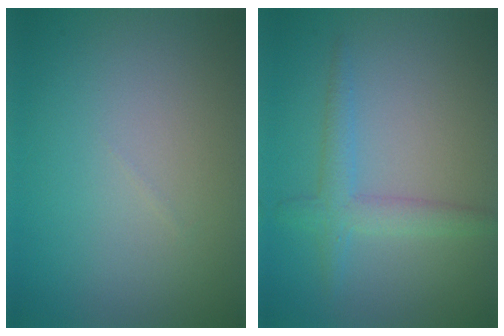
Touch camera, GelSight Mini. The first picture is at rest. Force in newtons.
{"total": 2.0, "press": 2.0, "slide": 0.1}